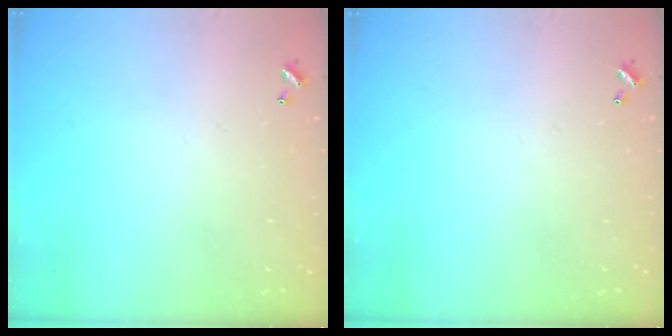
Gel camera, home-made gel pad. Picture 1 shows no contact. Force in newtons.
{"total": 0.0}